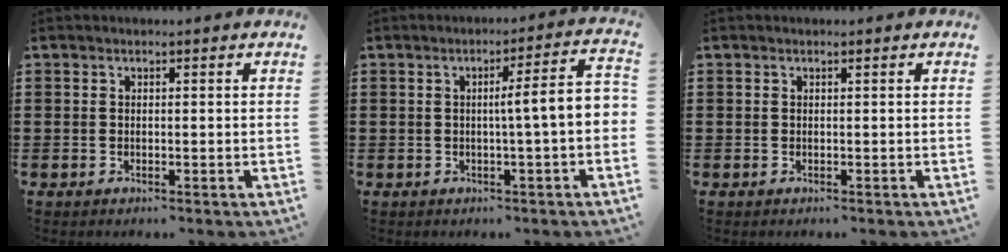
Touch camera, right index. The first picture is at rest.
{"total": 6.3, "force": [-0.2, 0.3, 6.3], "torque": [-0.104, -0.005, -0.010]}
{"total": 0.0}